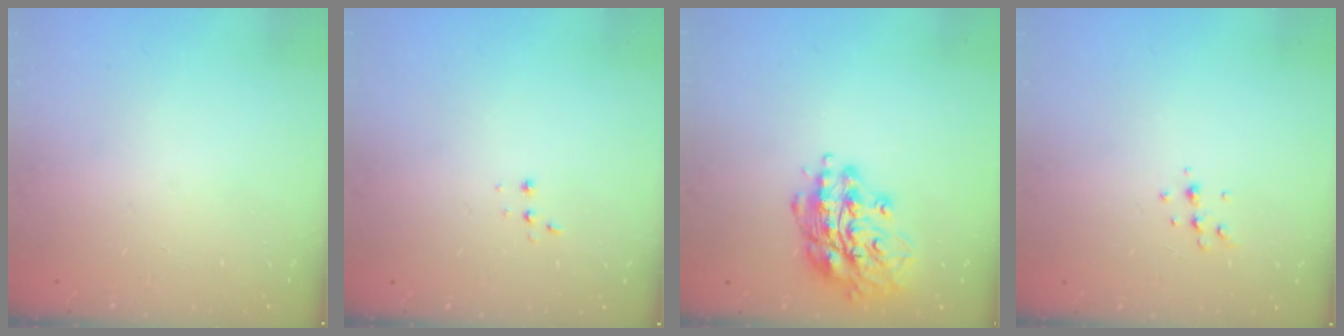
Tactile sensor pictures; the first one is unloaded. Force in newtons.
{"total": 2.7, "press": 2.7, "slide": 0.5}
{"total": 16.0, "press": 15.9, "slide": 1.6}
{"total": 4.8, "press": 4.7, "slide": 1.1}